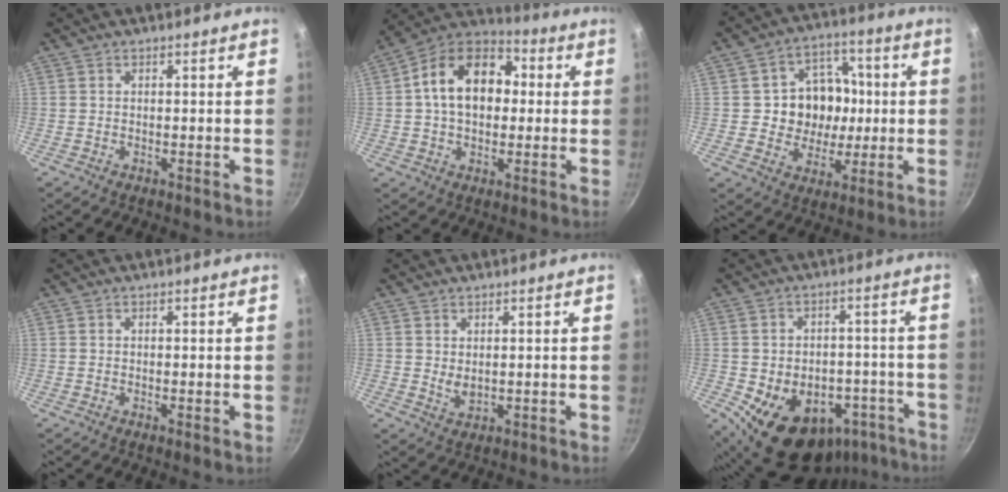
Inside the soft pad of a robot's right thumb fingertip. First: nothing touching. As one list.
[{"total": 16.5, "force": [1.7, 11.5, 11.7], "torque": [-0.159, 0.034, 0.007]}, {"total": 12.9, "force": [0.3, 11.3, 6.2], "torque": [-0.059, 0.013, 0.003]}, {"total": 0.0}, {"total": 2.2, "force": [0.9, 1.2, 1.6], "torque": [-0.026, -0.012, 0.018]}, {"total": 19.6, "force": [-9.3, 13.6, 10.6], "torque": [-0.127, 0.034, -0.105]}]